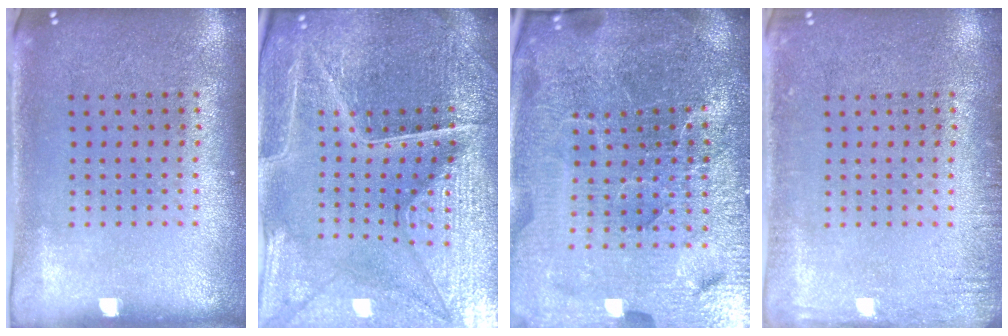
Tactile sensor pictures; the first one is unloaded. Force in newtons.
{"total": 5.2, "press": 4.9, "slide": 1.6}
{"total": 7.2, "press": 6.2, "slide": 3.7}
{"total": 1.7, "press": 1.7, "slide": 0.2}